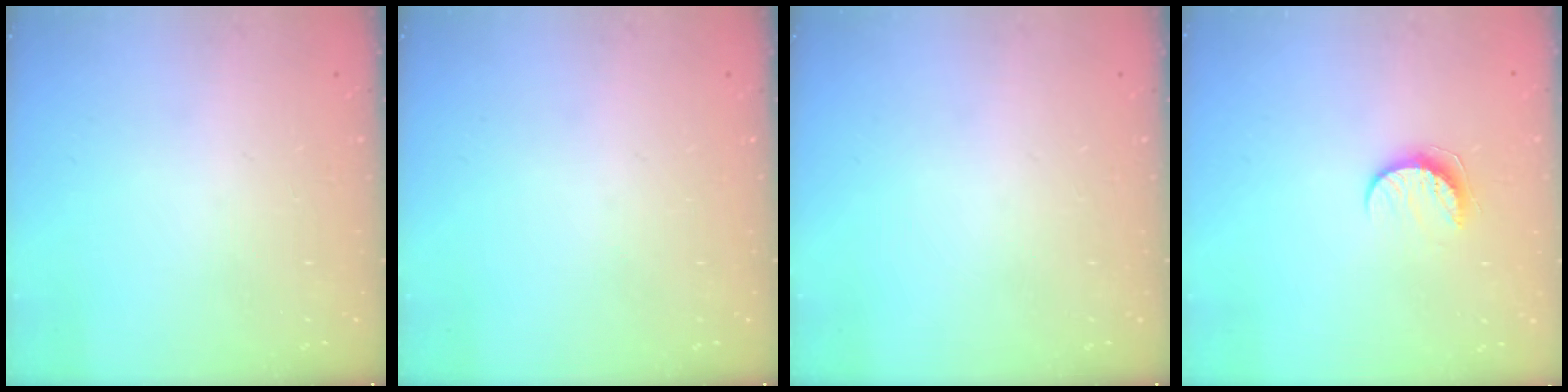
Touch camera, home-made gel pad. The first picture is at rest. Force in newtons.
{"total": 0.0}
{"total": 0.0}
{"total": 8.1, "press": 8.1, "slide": 0.6}